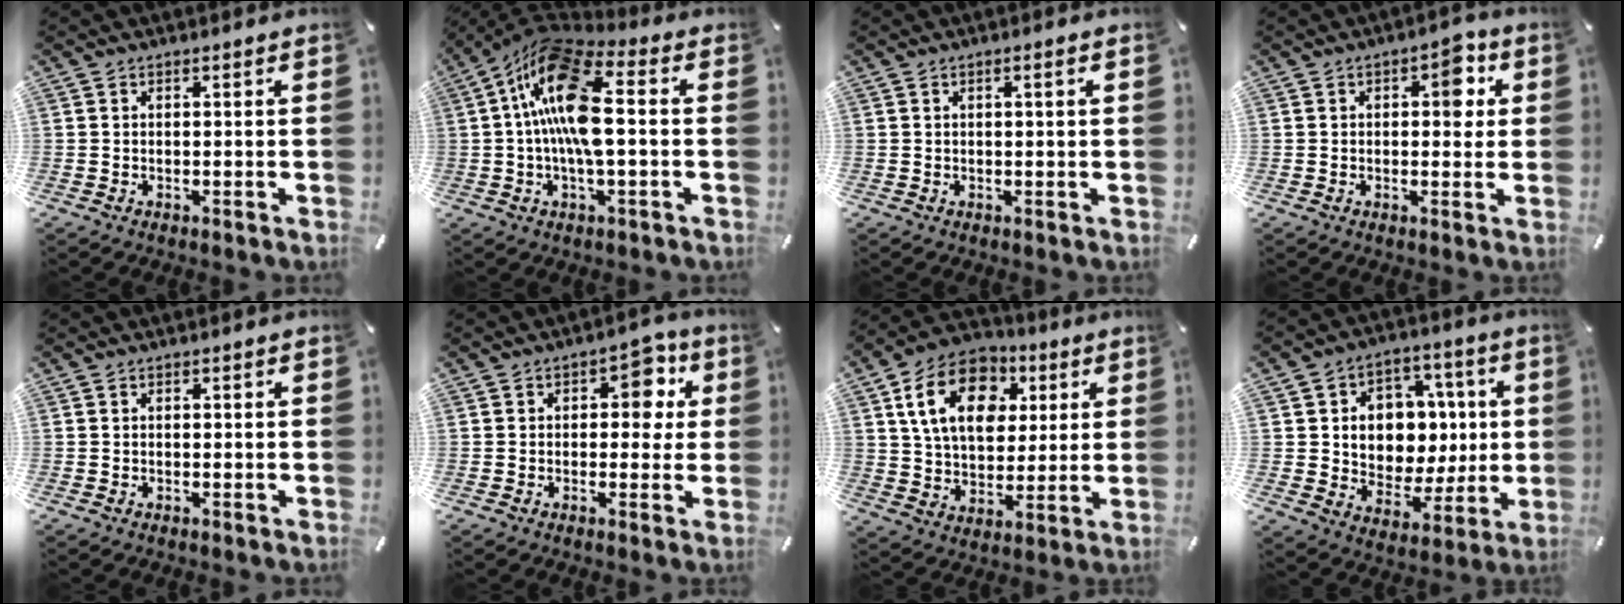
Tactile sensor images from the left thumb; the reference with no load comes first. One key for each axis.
{"total": 17.1, "fx": 0.3, "fy": 7.3, "fz": 15.5, "tx": -0.297, "ty": 0.002, "tz": 0.004}
{"total": 1.5, "fx": 0.3, "fy": 0.2, "fz": 1.4, "tx": -0.025, "ty": 0.000, "tz": 0.004}
{"total": 6.3, "fx": 1.5, "fy": 3.6, "fz": 4.9, "tx": -0.037, "ty": -0.010, "tz": 0.009}
{"total": 0.0}
{"total": 7.3, "fx": 1.7, "fy": 5.0, "fz": 5.1, "tx": -0.043, "ty": -0.007, "tz": 0.018}
{"total": 16.6, "fx": 5.9, "fy": 12.1, "fz": 9.7, "tx": -0.178, "ty": -0.007, "tz": 0.106}
{"total": 11.2, "fx": 1.4, "fy": 10.4, "fz": 3.9, "tx": -0.049, "ty": -0.019, "tz": 0.036}